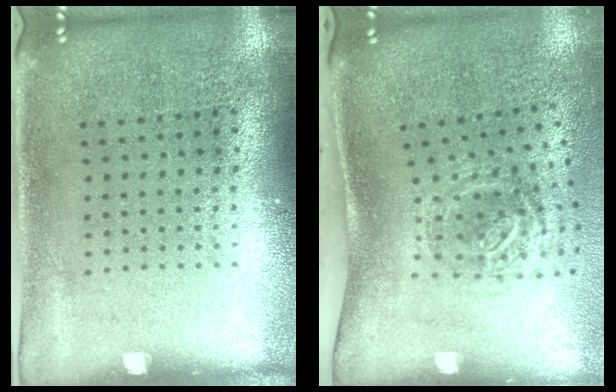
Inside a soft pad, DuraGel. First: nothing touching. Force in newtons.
{"total": 1.9, "press": 1.2, "slide": 1.4}